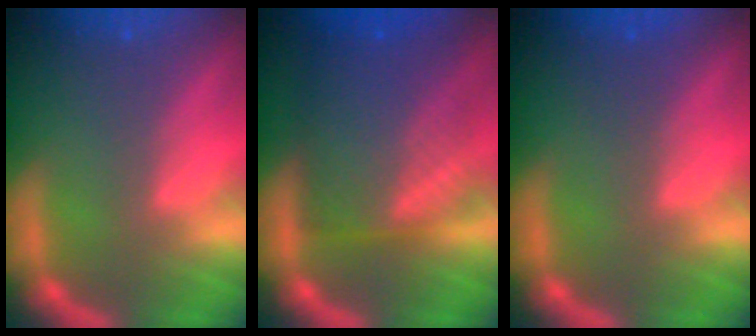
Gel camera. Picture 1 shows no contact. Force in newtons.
{"total": 10.0}
{"total": 1.0}